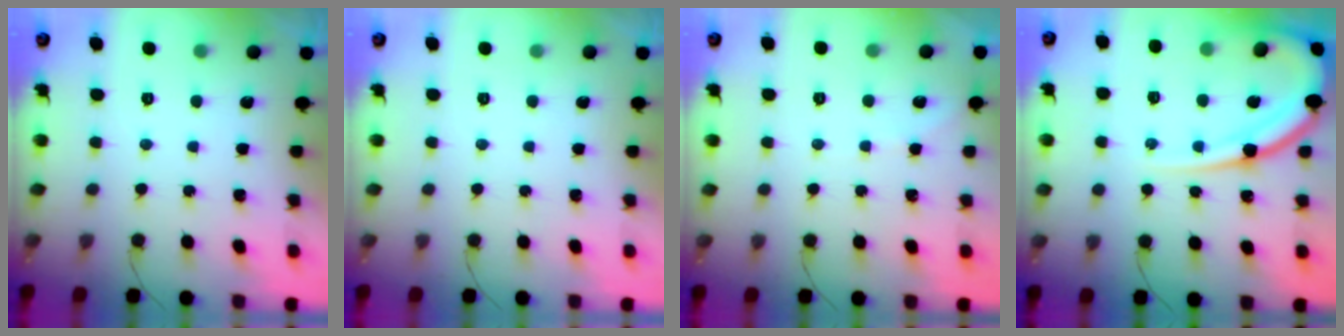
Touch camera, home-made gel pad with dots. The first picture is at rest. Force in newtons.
{"total": 0.0}
{"total": 2.4, "press": 2.4, "slide": 0.4}
{"total": 14.1, "press": 14.0, "slide": 1.4}